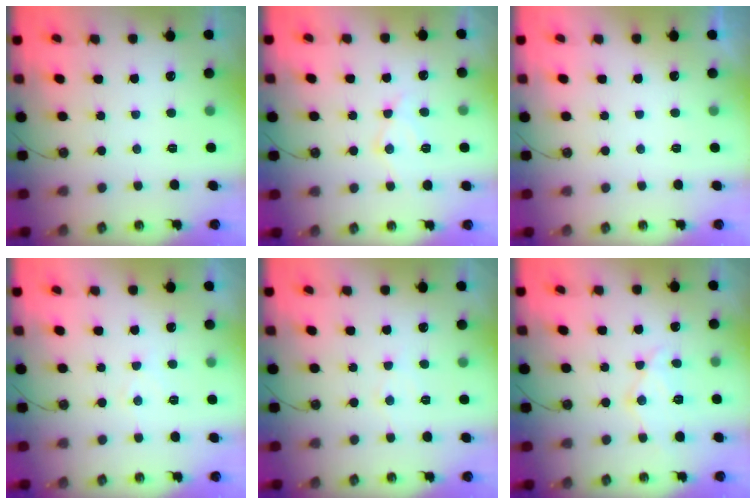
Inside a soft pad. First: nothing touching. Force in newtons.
{"total": 9.0, "press": 9.0, "slide": 0.7}
{"total": 0.0}
{"total": 4.6, "press": 4.5, "slide": 0.7}
{"total": 5.4, "press": 5.4, "slide": 0.8}
{"total": 12.4, "press": 12.3, "slide": 1.2}